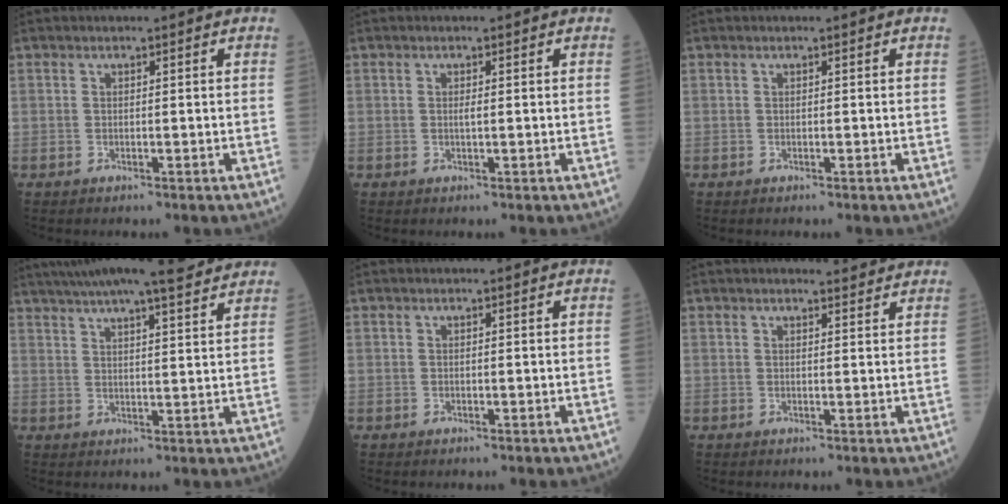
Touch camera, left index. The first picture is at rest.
{"total": 0.7, "force": [0.0, 0.0, 0.7], "torque": [-0.016, -0.001, 0.000]}
{"total": 0.0}
{"total": 17.4, "force": [15.0, 1.7, 8.6], "torque": [-0.148, 0.032, 0.210]}
{"total": 0.0}
{"total": 2.8, "force": [2.7, 0.5, 0.6], "torque": [-0.012, 0.005, 0.031]}